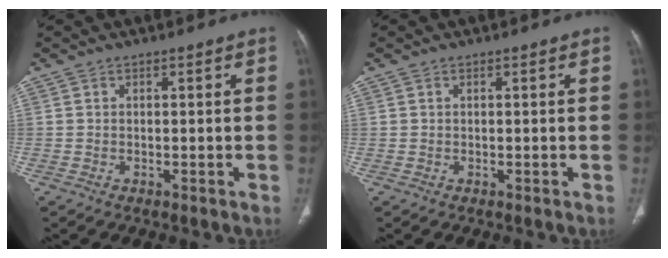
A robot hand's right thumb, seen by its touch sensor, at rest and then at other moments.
{"total": 0.0}